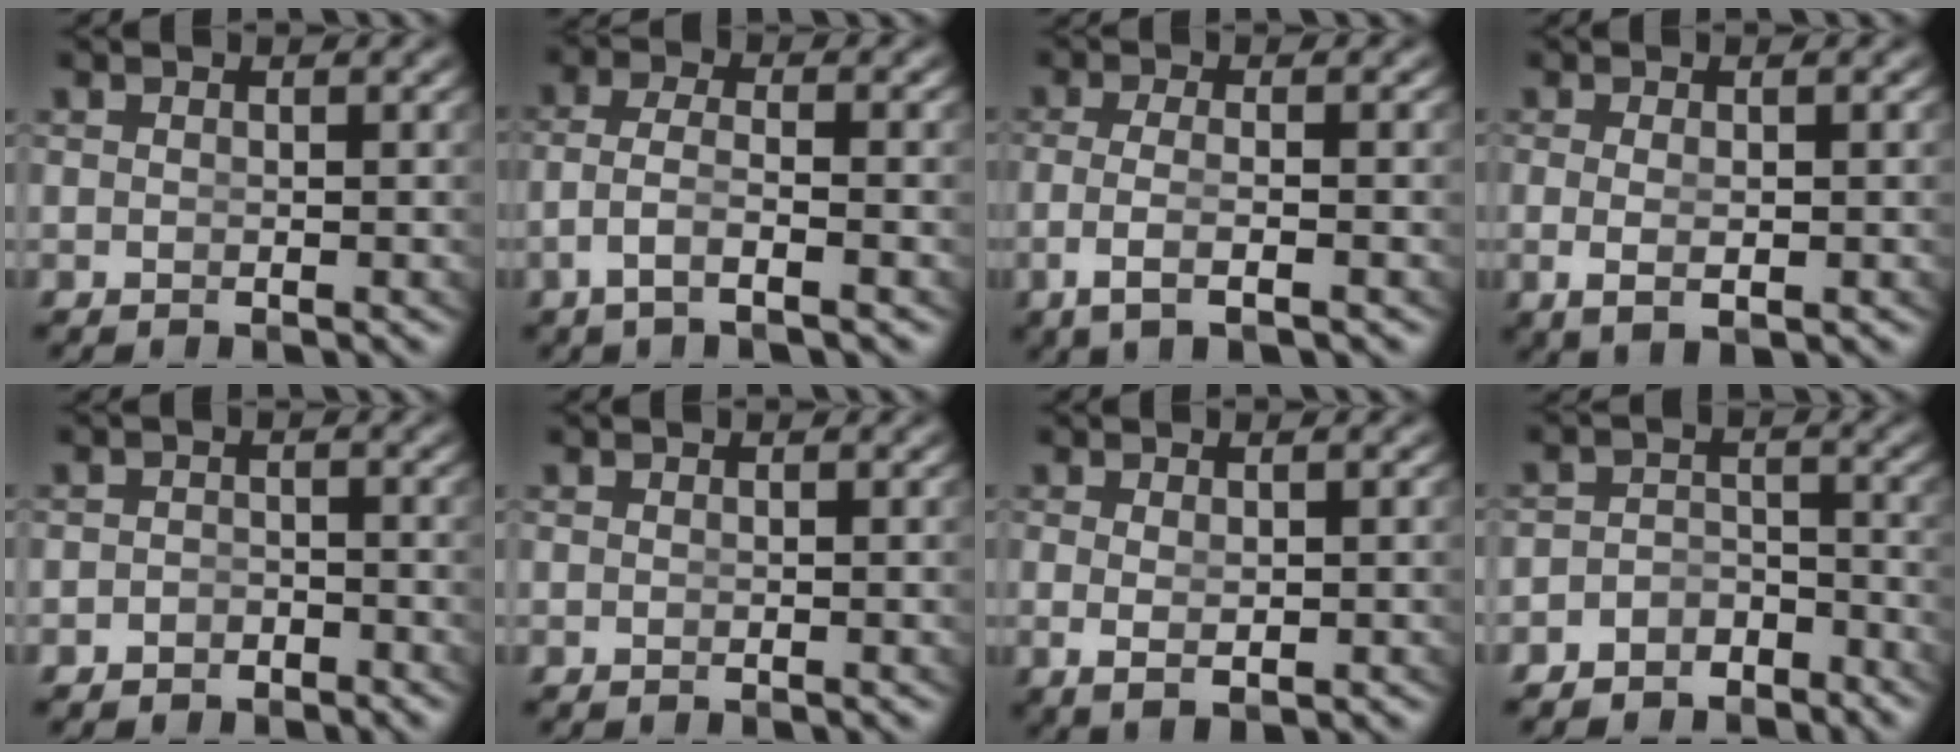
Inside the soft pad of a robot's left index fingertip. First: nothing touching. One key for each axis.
{"total": 3.4, "fx": -1.8, "fy": 1.1, "fz": 2.7, "tx": -0.068, "ty": -0.020, "tz": -0.021}
{"total": 3.5, "fx": -1.4, "fy": 0.5, "fz": 3.1, "tx": -0.077, "ty": -0.017, "tz": -0.012}
{"total": 2.5, "fx": -0.6, "fy": 0.4, "fz": 2.4, "tx": -0.051, "ty": -0.015, "tz": 0.006}
{"total": 2.0, "fx": -1.8, "fy": 0.7, "fz": -0.3, "tx": 0.008, "ty": -0.014, "tz": -0.026}
{"total": 0.0}
{"total": 1.9, "fx": -0.3, "fy": 0.3, "fz": 1.9, "tx": -0.039, "ty": -0.017, "tz": 0.013}
{"total": 4.3, "fx": -3.7, "fy": 2.1, "fz": 0.5, "tx": 0.000, "ty": -0.018, "tz": -0.062}